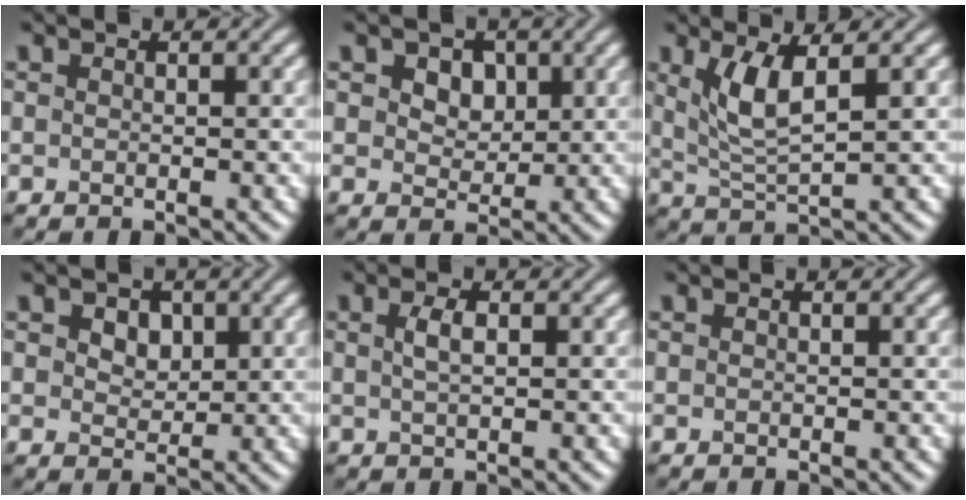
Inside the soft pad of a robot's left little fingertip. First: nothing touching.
{"total": 4.0, "force": [1.6, 2.8, 2.3], "torque": [-0.047, 0.004, 0.020]}
{"total": 4.0, "force": [1.5, 1.1, 3.5], "torque": [-0.080, -0.006, 0.035]}
{"total": 2.9, "force": [1.2, 2.1, 1.7], "torque": [-0.030, 0.008, 0.011]}
{"total": 1.5, "force": [0.4, 0.6, 1.4], "torque": [-0.031, 0.003, 0.008]}
{"total": 0.0}